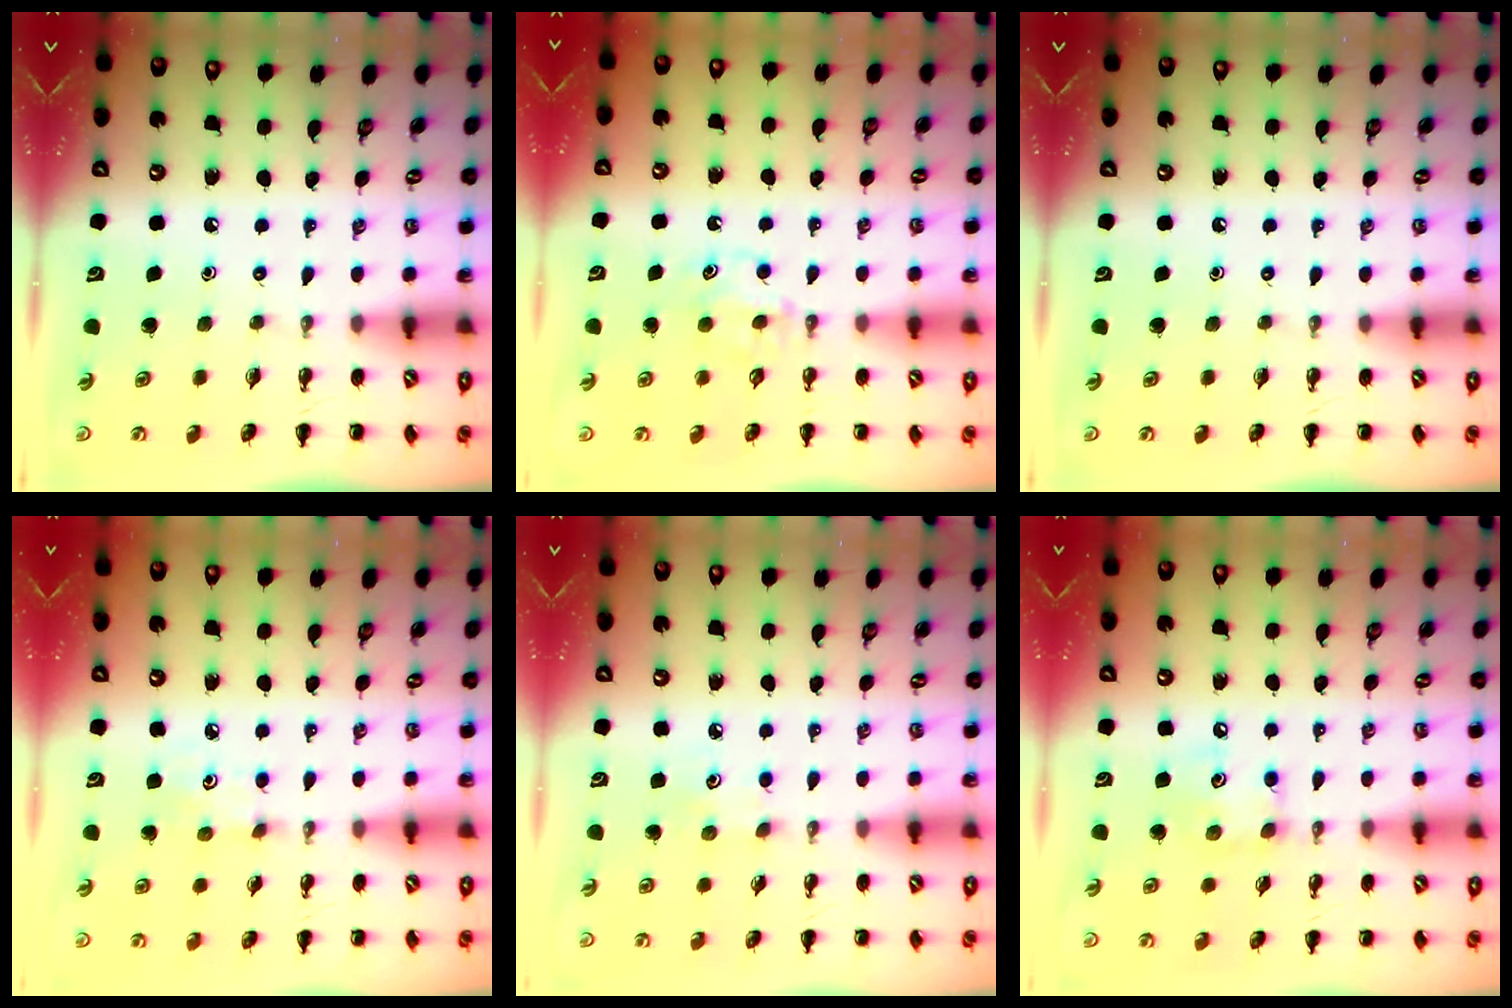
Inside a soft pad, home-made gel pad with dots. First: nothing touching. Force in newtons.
{"total": 5.0, "press": 4.7, "slide": 1.6}
{"total": 0.0}
{"total": 3.7, "press": 3.6, "slide": 1.1}
{"total": 4.2, "press": 4.1, "slide": 0.9}
{"total": 6.4, "press": 6.4, "slide": 0.6}